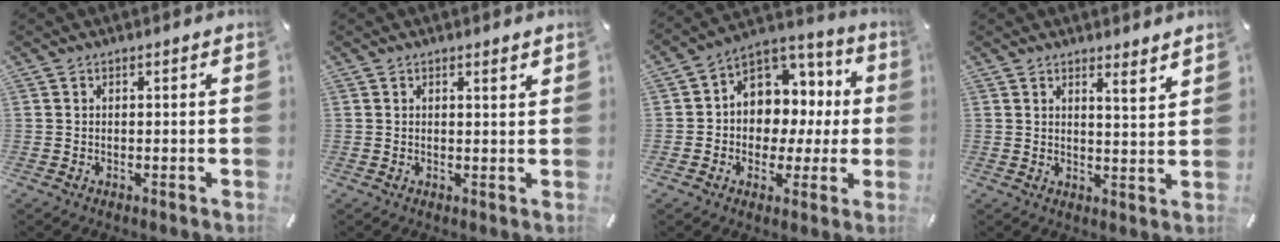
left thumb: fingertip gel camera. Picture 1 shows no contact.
{"total": 1.2, "force": [0.9, 0.2, 0.7], "torque": [-0.006, -0.004, 0.014]}
{"total": 10.0, "force": [1.2, 9.2, 3.6], "torque": [-0.056, -0.024, 0.032]}
{"total": 3.7, "force": [3.5, 0.0, 1.2], "torque": [-0.017, -0.031, 0.058]}